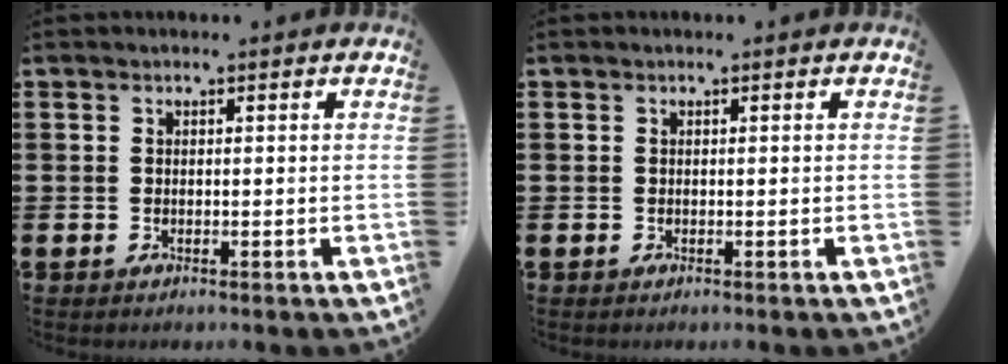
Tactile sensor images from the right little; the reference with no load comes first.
{"total": 0.0}